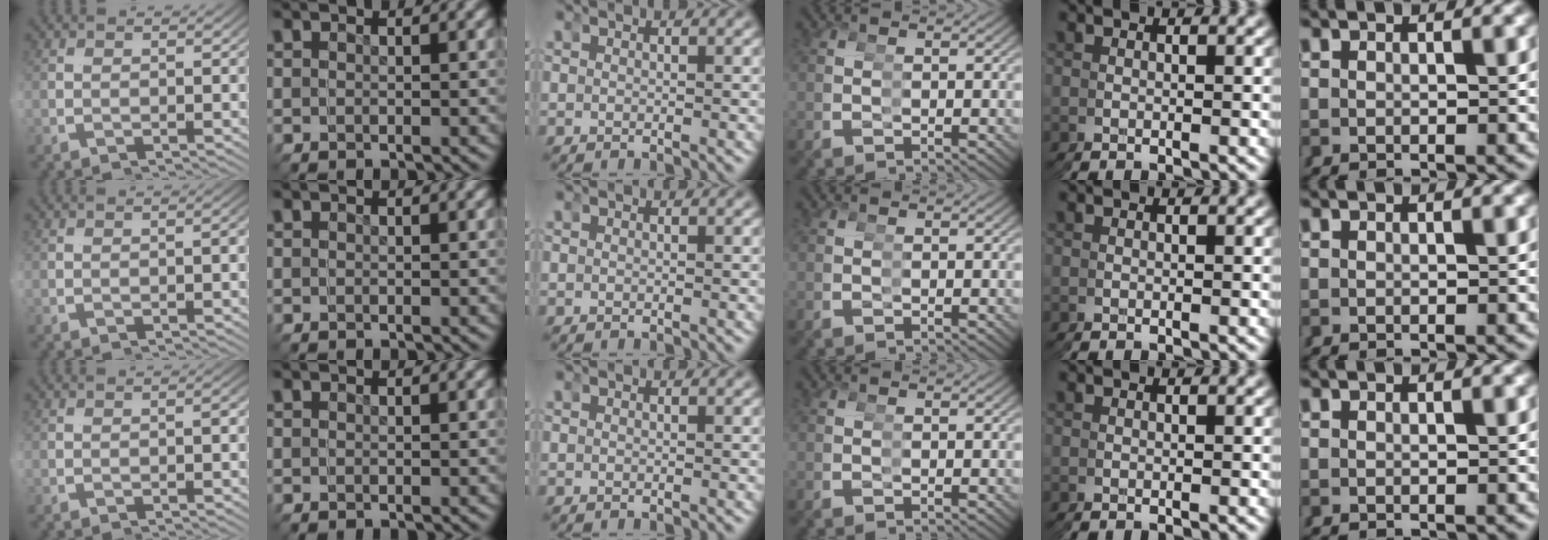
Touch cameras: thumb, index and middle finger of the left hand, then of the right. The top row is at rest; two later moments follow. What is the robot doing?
{"motion": "reach", "object": "tape"}